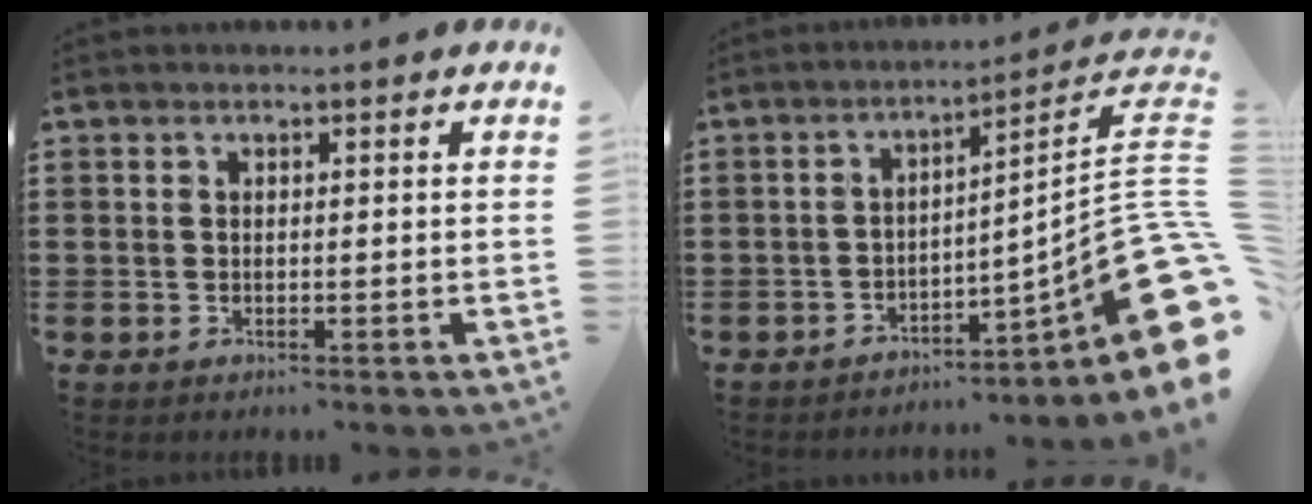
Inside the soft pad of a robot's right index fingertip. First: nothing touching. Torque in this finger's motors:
{"motor_torque": [0.72, -0.64, 0.59, 0.08]}